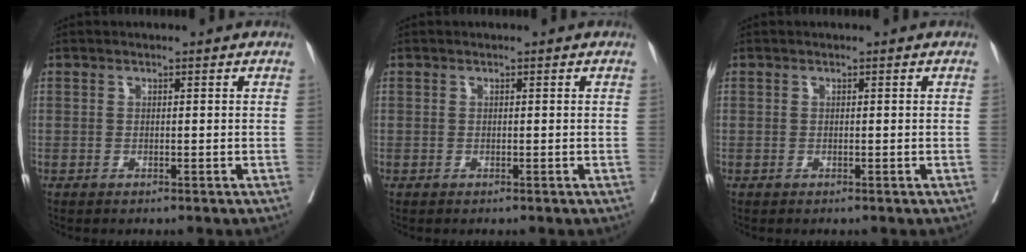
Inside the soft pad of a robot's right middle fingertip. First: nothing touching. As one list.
[{"total": 0.0}, {"total": 0.0}]